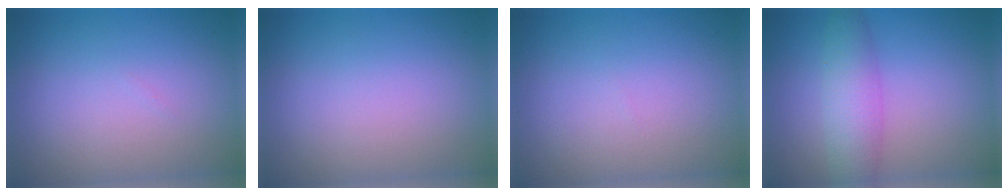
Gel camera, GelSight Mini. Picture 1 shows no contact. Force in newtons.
{"total": 0.0}
{"total": 0.0}
{"total": 4.3, "press": 4.3, "slide": 0.0}